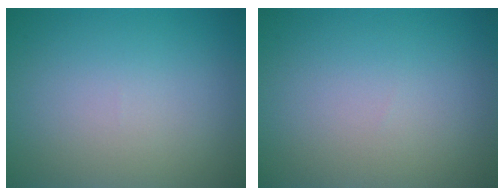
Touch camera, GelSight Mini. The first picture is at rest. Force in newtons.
{"total": 0.0}